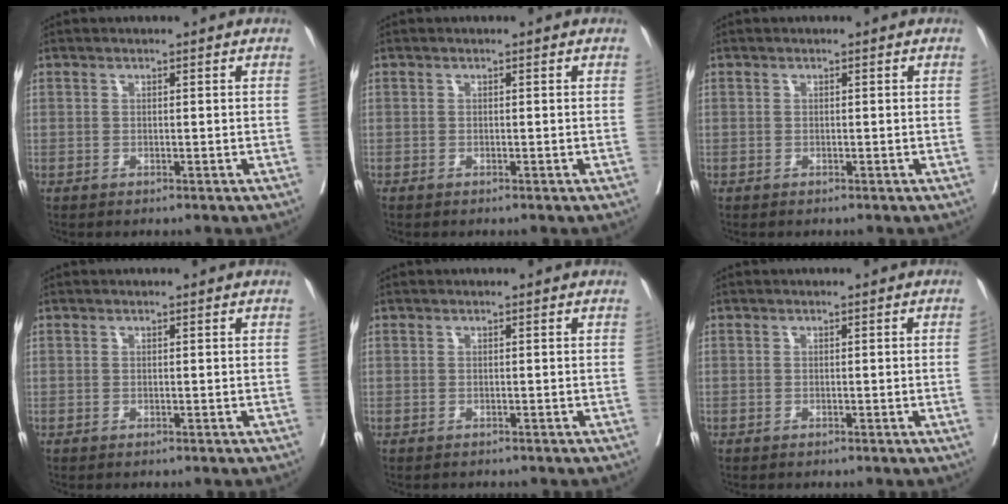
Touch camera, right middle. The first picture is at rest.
{"total": 0.0}
{"total": 0.0}
{"total": 0.0}
{"total": 0.8, "force": [-0.7, 0.4, 0.0], "torque": [-0.013, 0.000, -0.013]}
{"total": 0.7, "force": [-0.1, -0.2, 0.6], "torque": [-0.008, -0.001, 0.001]}